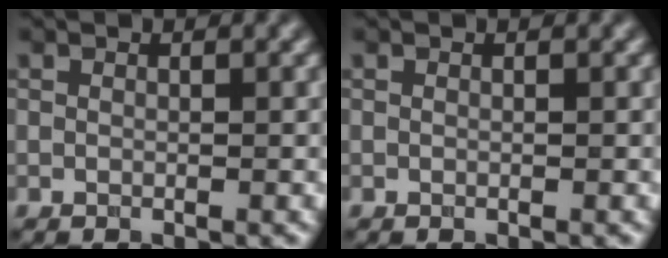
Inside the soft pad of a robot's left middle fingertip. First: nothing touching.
{"total": 0.0}